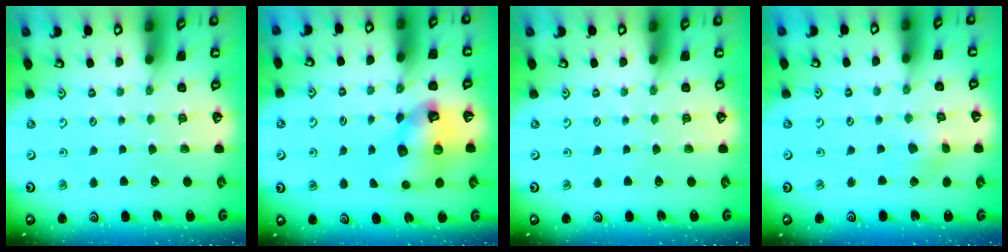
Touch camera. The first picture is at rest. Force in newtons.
{"total": 10.9, "press": 10.8, "slide": 1.5}
{"total": 0.0}
{"total": 2.7, "press": 2.7, "slide": 0.1}